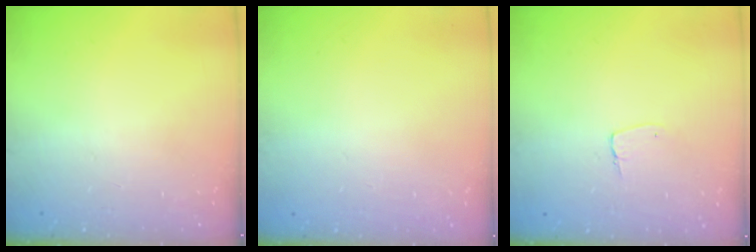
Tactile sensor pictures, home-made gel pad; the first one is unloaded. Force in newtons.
{"total": 0.8, "press": 0.4, "slide": 0.7}
{"total": 4.4, "press": 4.4, "slide": 0.3}